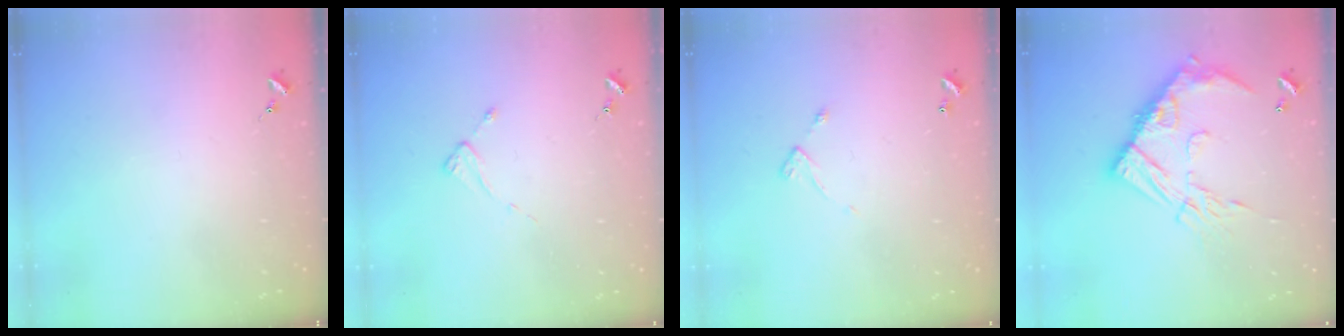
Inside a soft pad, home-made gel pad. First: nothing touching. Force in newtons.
{"total": 2.0, "press": 2.0, "slide": 0.3}
{"total": 5.7, "press": 5.7, "slide": 0.5}
{"total": 17.2, "press": 17.2, "slide": 1.3}